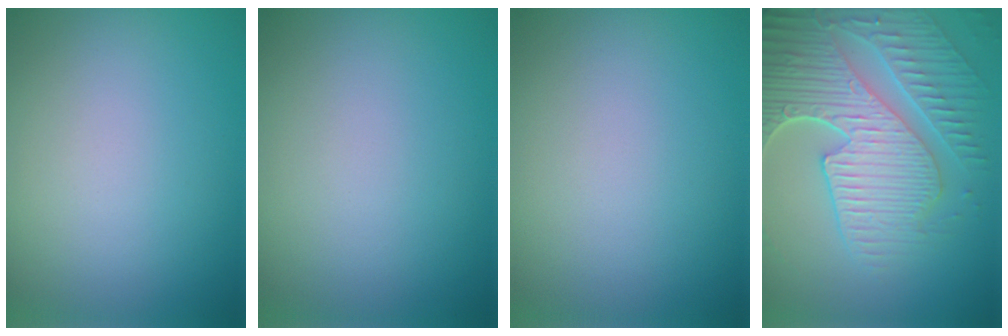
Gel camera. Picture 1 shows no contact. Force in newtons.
{"total": 0.0}
{"total": 0.0}
{"total": 9.0, "press": 6.4, "slide": 6.3}